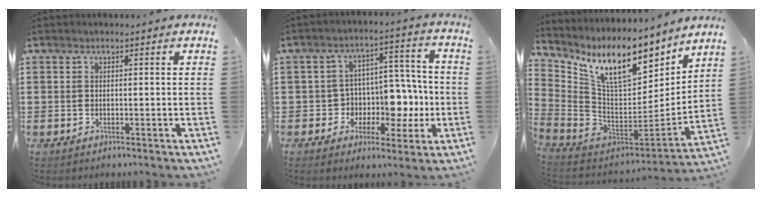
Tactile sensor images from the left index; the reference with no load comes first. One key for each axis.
{"total": 7.3, "fx": -0.6, "fy": 6.6, "fz": 3.2, "tx": -0.056, "ty": -0.005, "tz": -0.007}
{"total": 13.6, "fx": 8.5, "fy": 4.8, "fz": 9.5, "tx": -0.198, "ty": -0.050, "tz": 0.148}